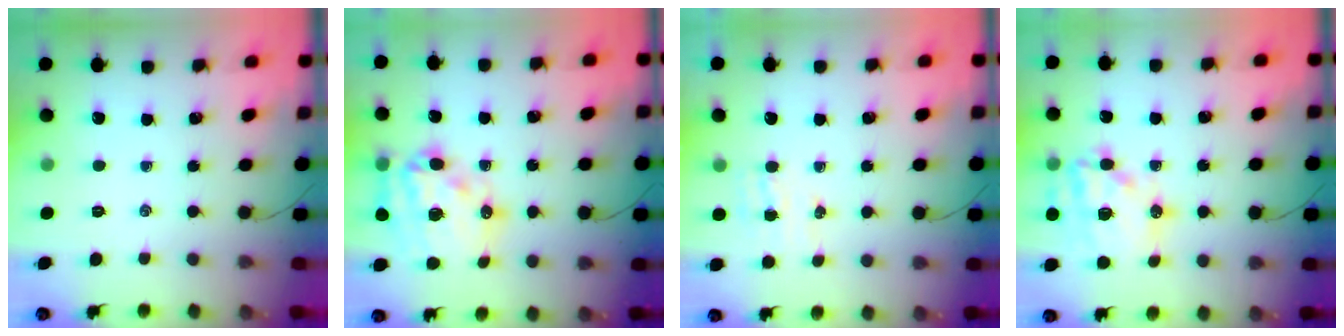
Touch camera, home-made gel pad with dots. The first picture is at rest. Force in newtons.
{"total": 18.3, "press": 17.9, "slide": 4.0}
{"total": 4.7, "press": 4.6, "slide": 1.0}
{"total": 16.6, "press": 16.2, "slide": 3.7}